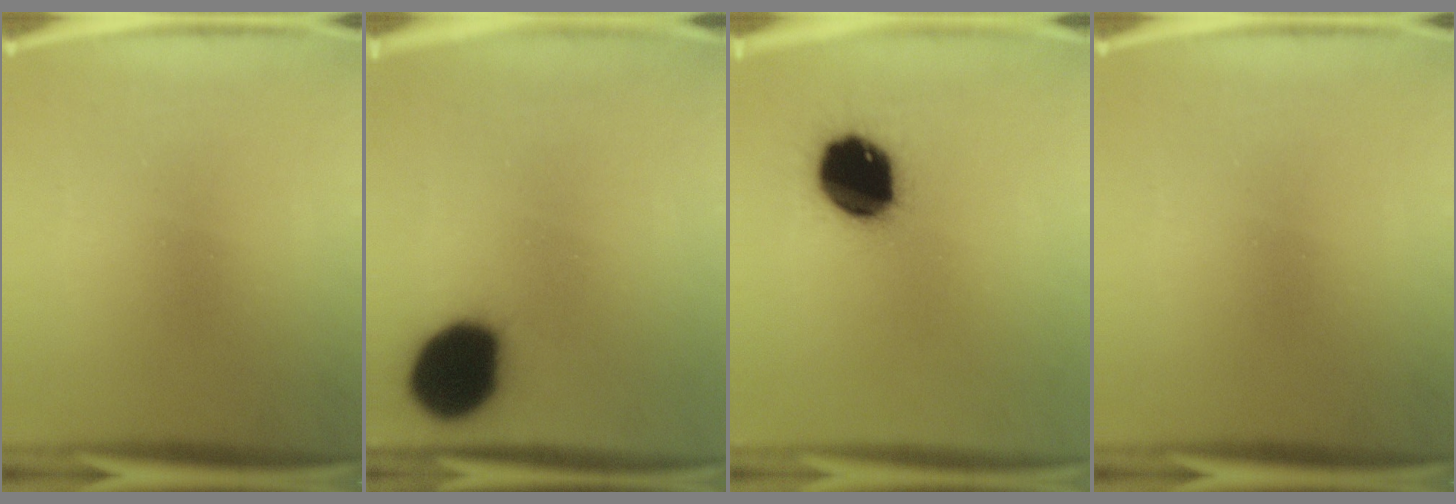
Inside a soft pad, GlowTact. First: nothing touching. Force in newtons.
{"total": 19.3}
{"total": 18.3}
{"total": 0.0}